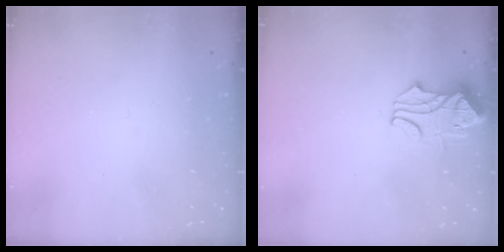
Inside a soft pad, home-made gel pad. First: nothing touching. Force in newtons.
{"total": 1.4, "press": 0.9, "slide": 1.1}